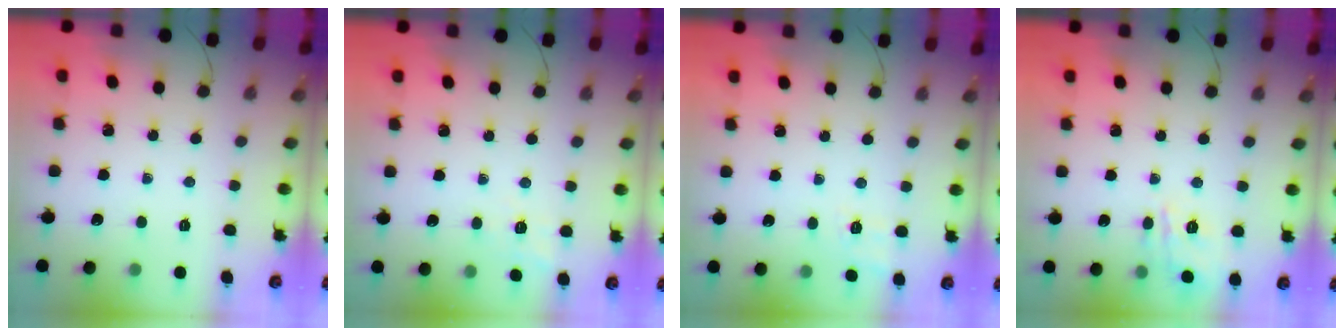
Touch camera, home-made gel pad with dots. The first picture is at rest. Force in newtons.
{"total": 2.3, "press": 0.9, "slide": 2.1}
{"total": 3.3, "press": 2.6, "slide": 2.2}
{"total": 8.5, "press": 8.5, "slide": 0.7}